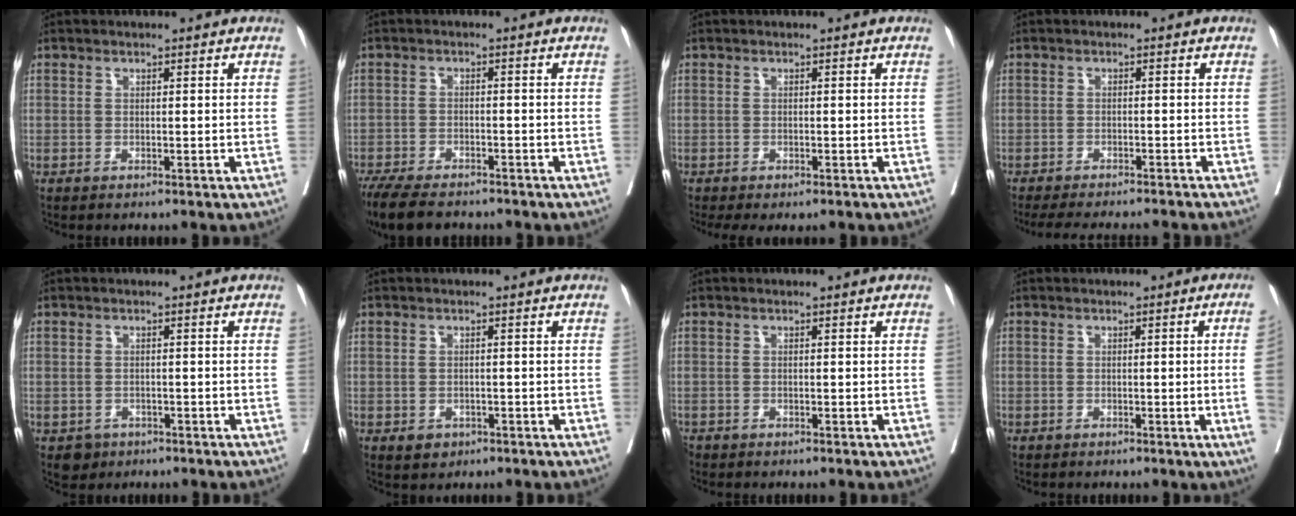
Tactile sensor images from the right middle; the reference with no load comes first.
{"total": 9.9, "force": [-8.2, 2.9, 4.8], "torque": [-0.080, -0.014, -0.129]}
{"total": 3.2, "force": [-2.5, 1.2, 1.6], "torque": [-0.018, -0.009, -0.036]}
{"total": 12.7, "force": [-11.7, 0.6, 4.9], "torque": [-0.061, -0.018, -0.151]}
{"total": 2.3, "force": [-1.4, 1.9, 0.4], "torque": [-0.004, 0.005, -0.018]}
{"total": 2.0, "force": [-1.1, 1.6, 0.7], "torque": [-0.008, 0.003, -0.007]}
{"total": 1.5, "force": [-1.2, 0.7, 0.4], "torque": [-0.014, -0.005, -0.024]}
{"total": 3.9, "force": [-0.5, -1.4, 3.6], "torque": [-0.037, -0.008, -0.006]}